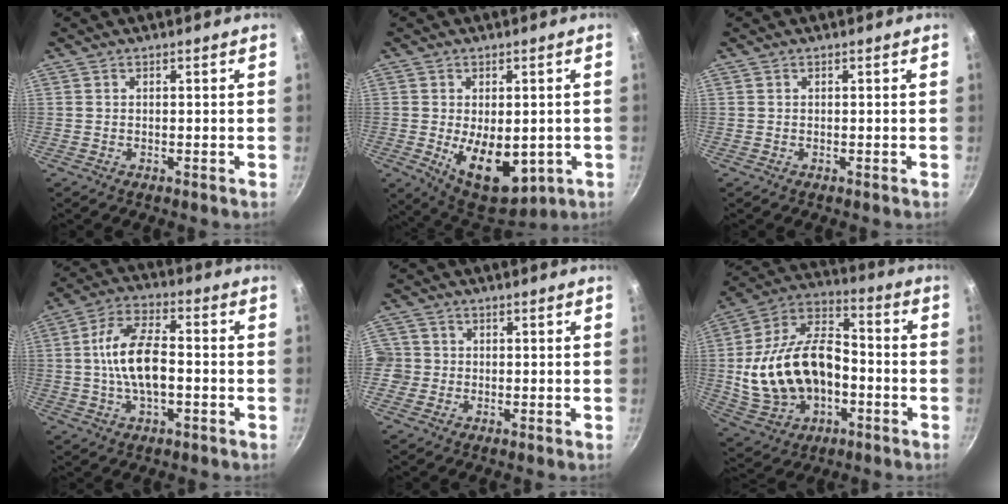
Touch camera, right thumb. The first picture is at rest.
{"total": 13.6, "force": [-2.4, 8.0, 10.8], "torque": [-0.125, -0.017, -0.012]}
{"total": 0.0}
{"total": 12.1, "force": [-1.3, 6.2, 10.3], "torque": [-0.178, 0.034, -0.031]}
{"total": 4.0, "force": [-0.8, 3.9, 0.8], "torque": [0.005, 0.011, -0.018]}
{"total": 22.1, "force": [-3.3, 14.4, 16.4], "torque": [-0.297, 0.045, -0.051]}